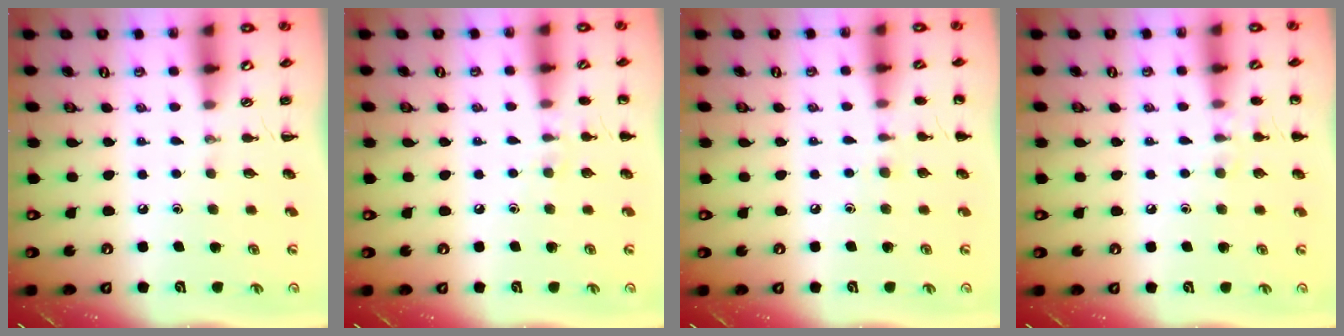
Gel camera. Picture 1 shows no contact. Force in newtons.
{"total": 5.9, "press": 5.6, "slide": 1.8}
{"total": 5.8, "press": 5.5, "slide": 1.8}
{"total": 6.3, "press": 6.0, "slide": 2.0}